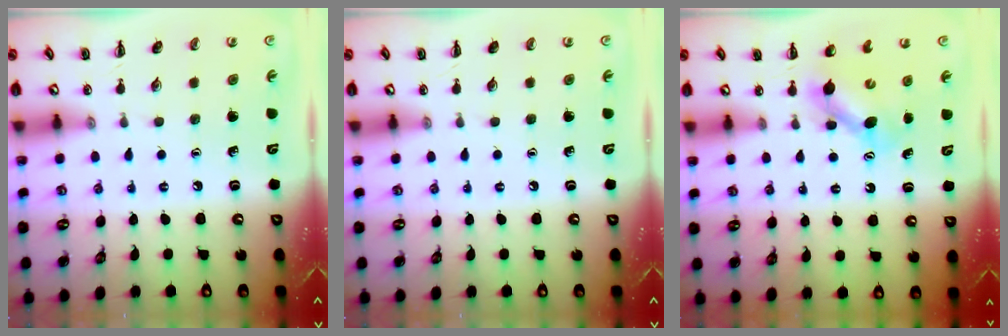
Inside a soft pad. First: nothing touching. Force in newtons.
{"total": 0.0}
{"total": 5.8, "press": 5.8, "slide": 0.6}